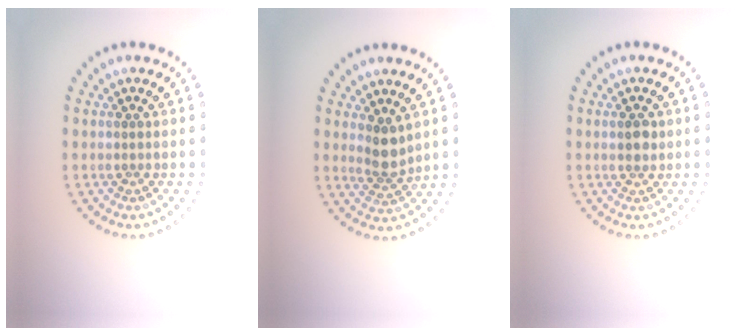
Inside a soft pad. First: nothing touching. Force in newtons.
{"total": 2.5, "press": 2.1, "slide": 1.4}
{"total": 1.5, "press": 1.4, "slide": 0.5}